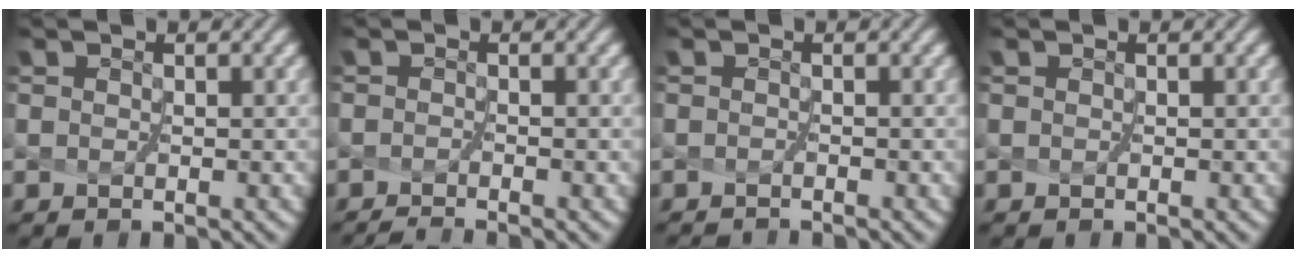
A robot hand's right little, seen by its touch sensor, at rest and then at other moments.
{"total": 1.9, "force": [-1.8, -0.6, 0.4], "torque": [-0.014, -0.010, -0.035]}
{"total": 1.4, "force": [-1.2, -0.6, -0.4], "torque": [-0.002, -0.012, -0.021]}
{"total": 0.0}